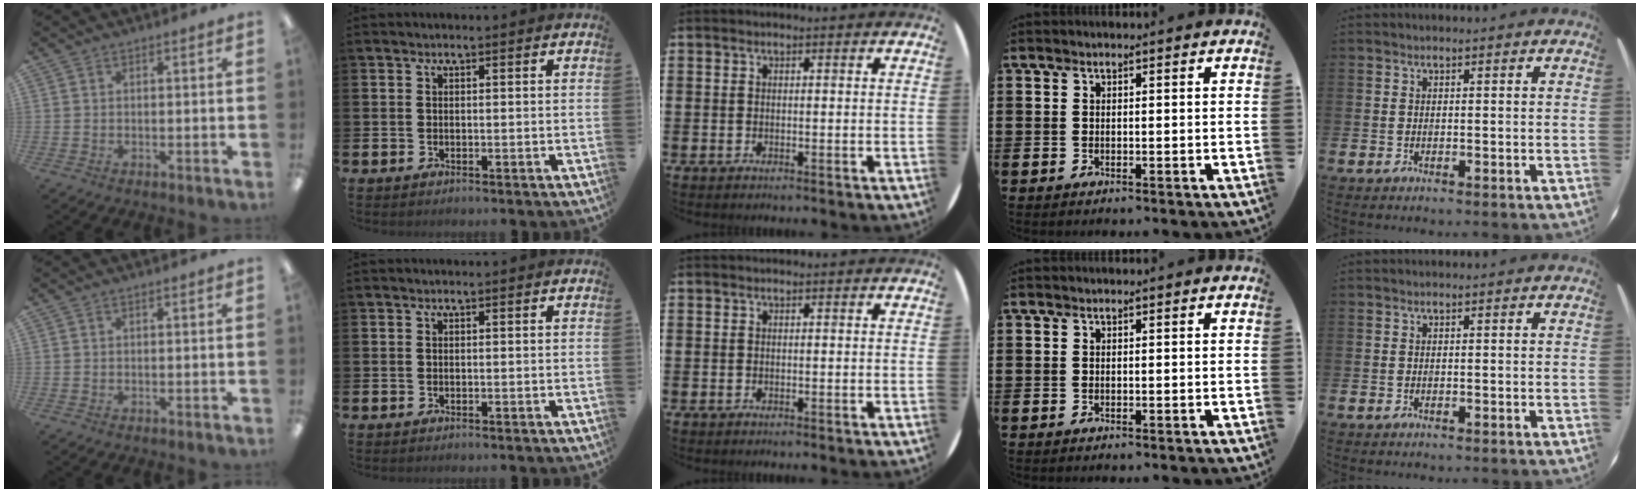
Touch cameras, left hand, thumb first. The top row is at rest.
{}